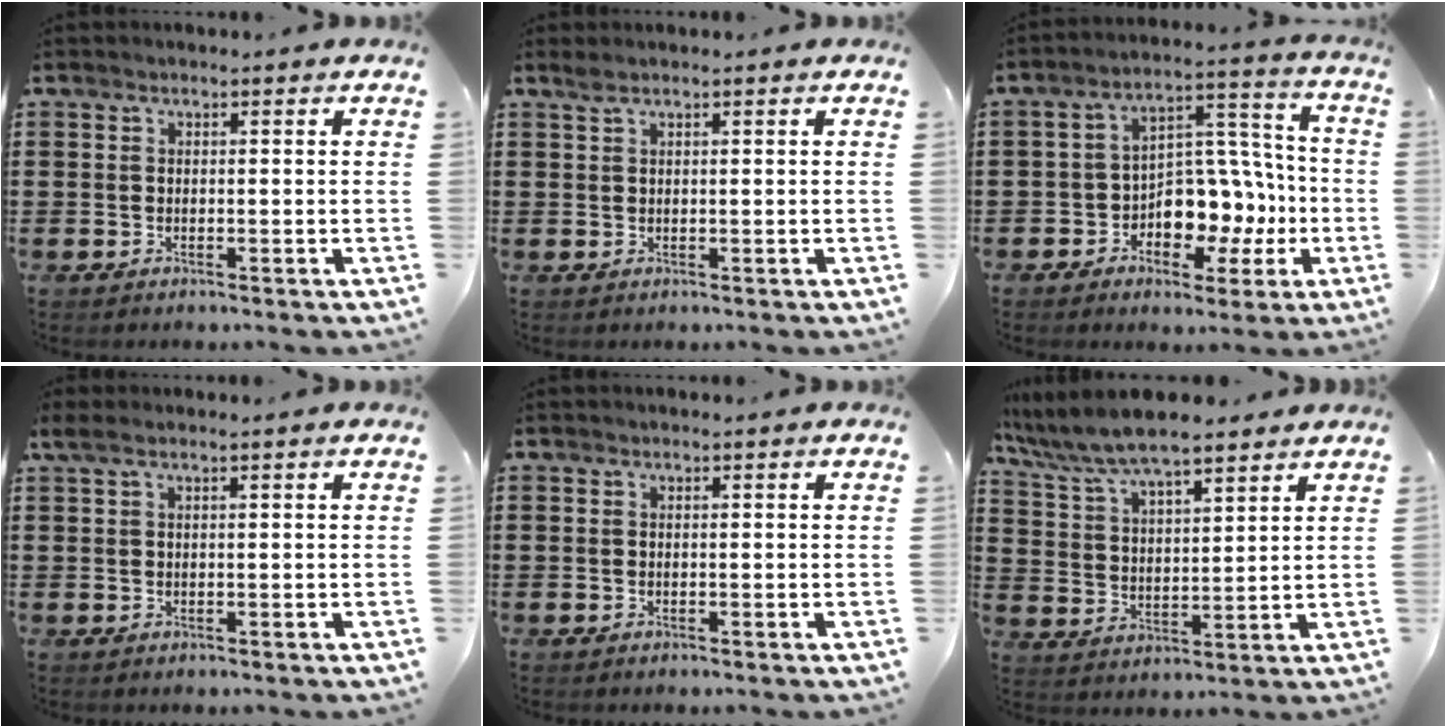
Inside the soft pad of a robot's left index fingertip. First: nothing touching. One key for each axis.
{"total": 0.9, "fx": 0.6, "fy": 0.1, "fz": 0.6, "tx": -0.014, "ty": 0.000, "tz": 0.012}
{"total": 8.0, "fx": -1.7, "fy": 6.3, "fz": 4.6, "tx": -0.089, "ty": 0.001, "tz": -0.027}
{"total": 1.1, "fx": 0.5, "fy": 0.0, "fz": 1.0, "tx": -0.021, "ty": -0.001, "tz": 0.009}
{"total": 0.0}
{"total": 7.6, "fx": 6.8, "fy": 1.3, "fz": 3.1, "tx": -0.086, "ty": -0.024, "tz": 0.121}